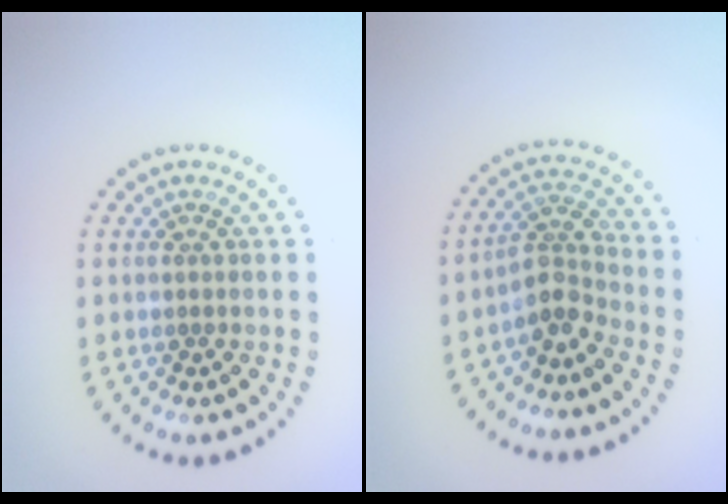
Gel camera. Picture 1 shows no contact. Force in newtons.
{"total": 3.0, "press": 2.3, "slide": 1.9}